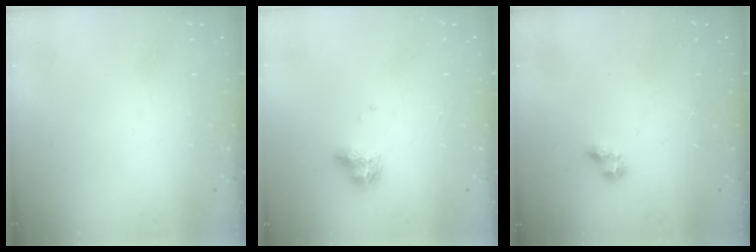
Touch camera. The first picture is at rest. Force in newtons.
{"total": 8.8, "press": 8.7, "slide": 0.9}
{"total": 2.7, "press": 2.7, "slide": 0.4}